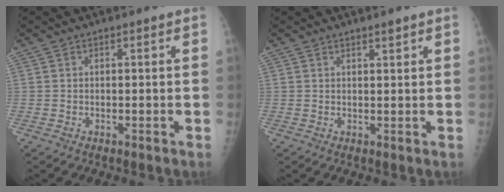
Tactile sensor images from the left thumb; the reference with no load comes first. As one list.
[{"total": 1.4, "force": [1.1, 0.2, 0.8], "torque": [-0.011, -0.008, 0.020]}]